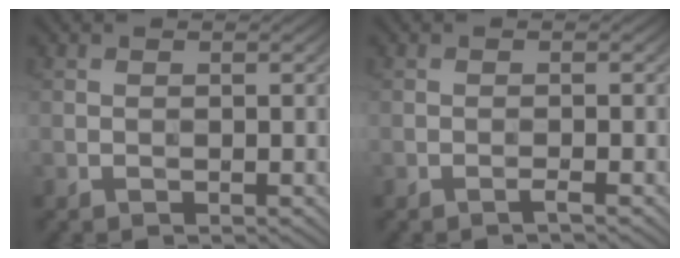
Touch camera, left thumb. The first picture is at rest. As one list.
[{"total": 0.8, "force": [-0.6, -0.1, 0.5], "torque": [-0.010, 0.004, -0.015]}]